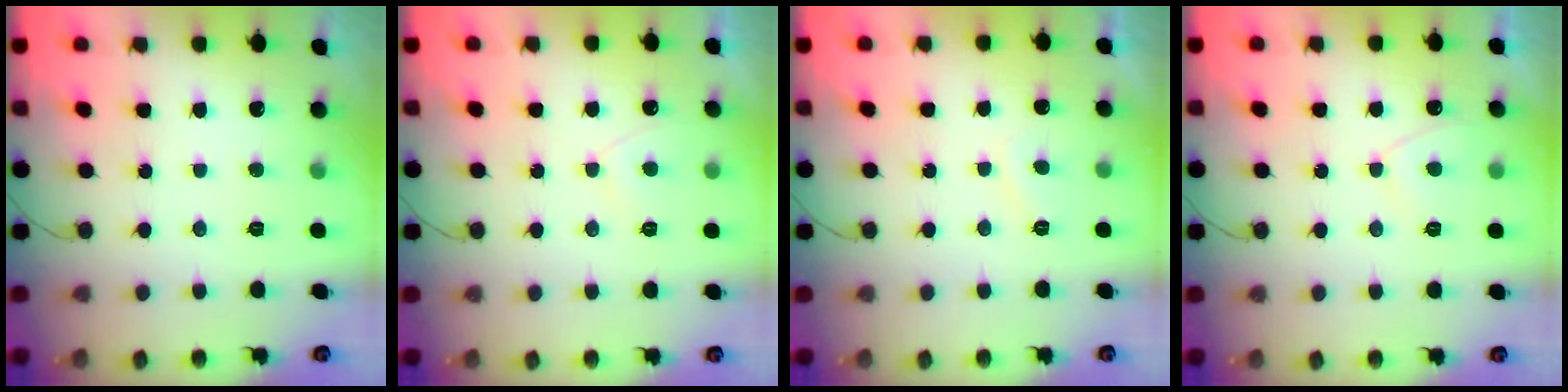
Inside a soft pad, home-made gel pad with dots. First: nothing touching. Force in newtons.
{"total": 2.7, "press": 2.7, "slide": 0.6}
{"total": 1.8, "press": 1.6, "slide": 0.8}
{"total": 2.9, "press": 2.9, "slide": 0.5}